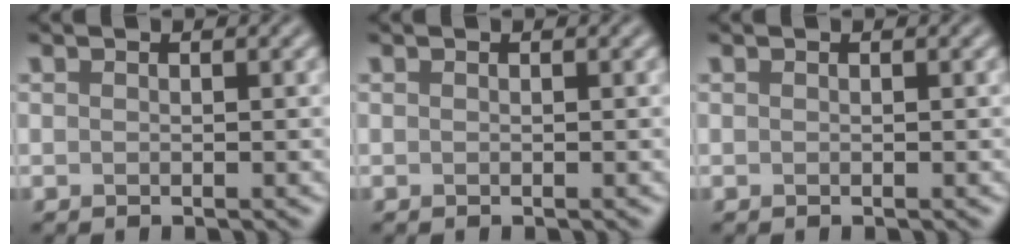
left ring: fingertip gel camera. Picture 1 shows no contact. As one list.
[{"total": 0.0}, {"total": 0.0}]